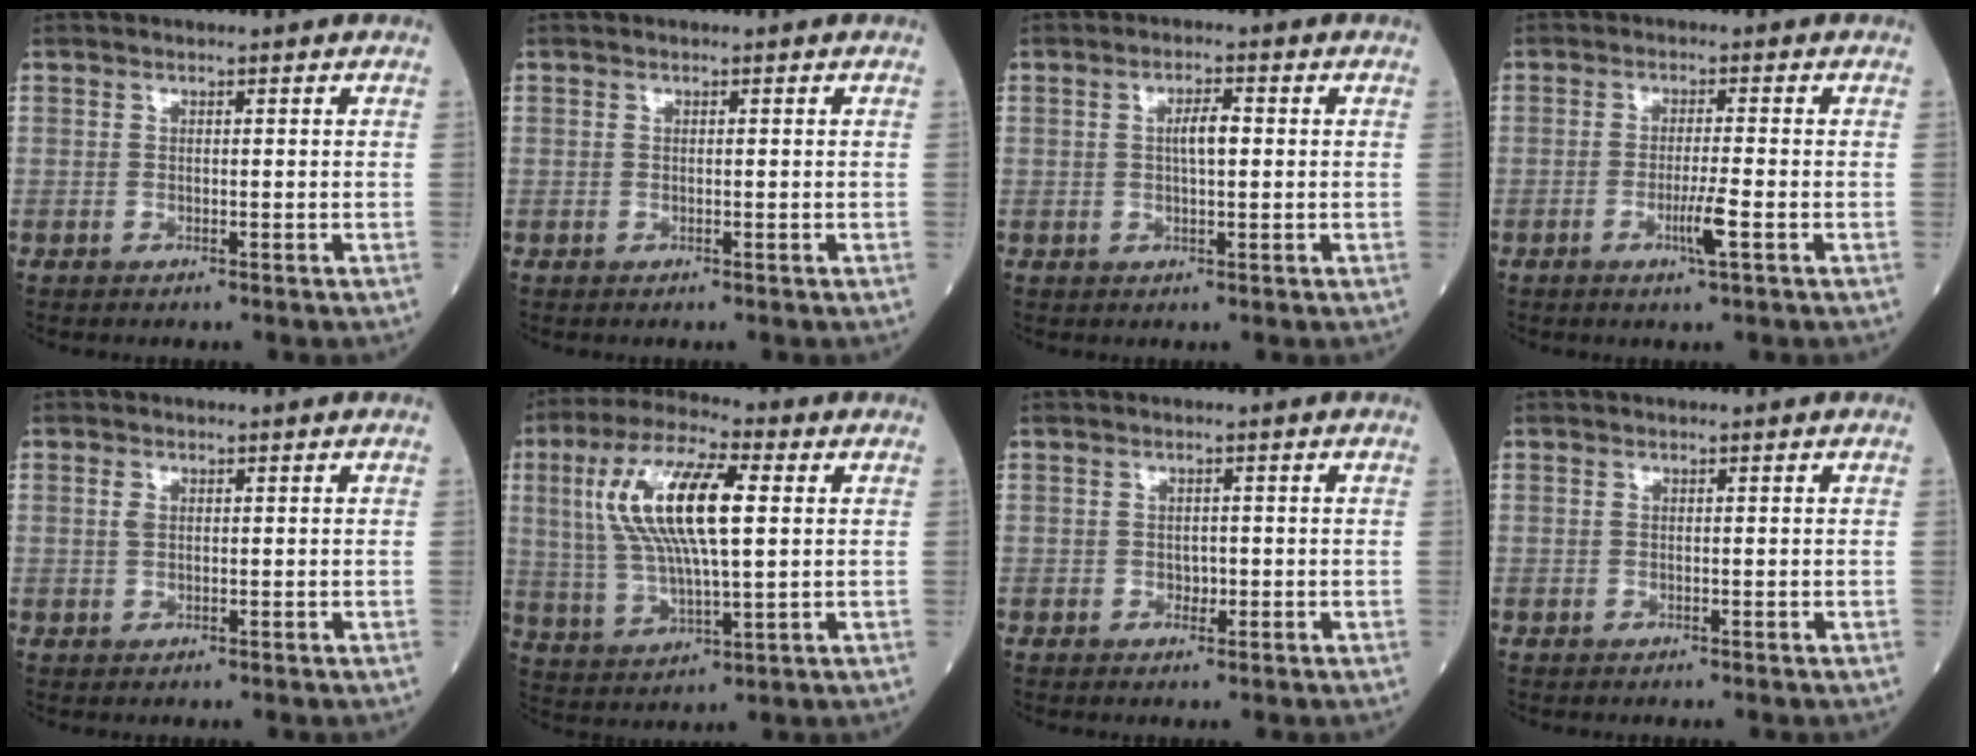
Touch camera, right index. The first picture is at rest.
{"total": 0.0}
{"total": 3.2, "force": [0.4, 0.8, 3.1], "torque": [-0.055, 0.004, 0.005]}
{"total": 3.7, "force": [-1.5, -0.3, 3.4], "torque": [-0.064, -0.007, -0.029]}
{"total": 1.2, "force": [0.4, 0.7, 0.9], "torque": [-0.019, 0.002, 0.008]}
{"total": 15.2, "force": [3.3, 3.6, 14.4], "torque": [-0.295, 0.019, 0.059]}
{"total": 1.1, "force": [-0.2, 0.9, 0.6], "torque": [-0.010, 0.002, 0.000]}
{"total": 0.0}